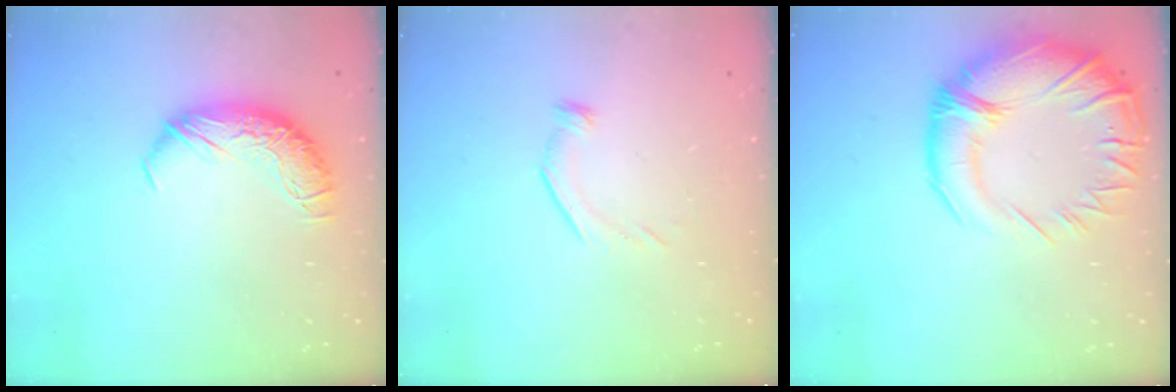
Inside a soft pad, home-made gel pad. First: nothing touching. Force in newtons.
{"total": 5.9, "press": 5.7, "slide": 1.2}
{"total": 9.4, "press": 8.2, "slide": 4.7}